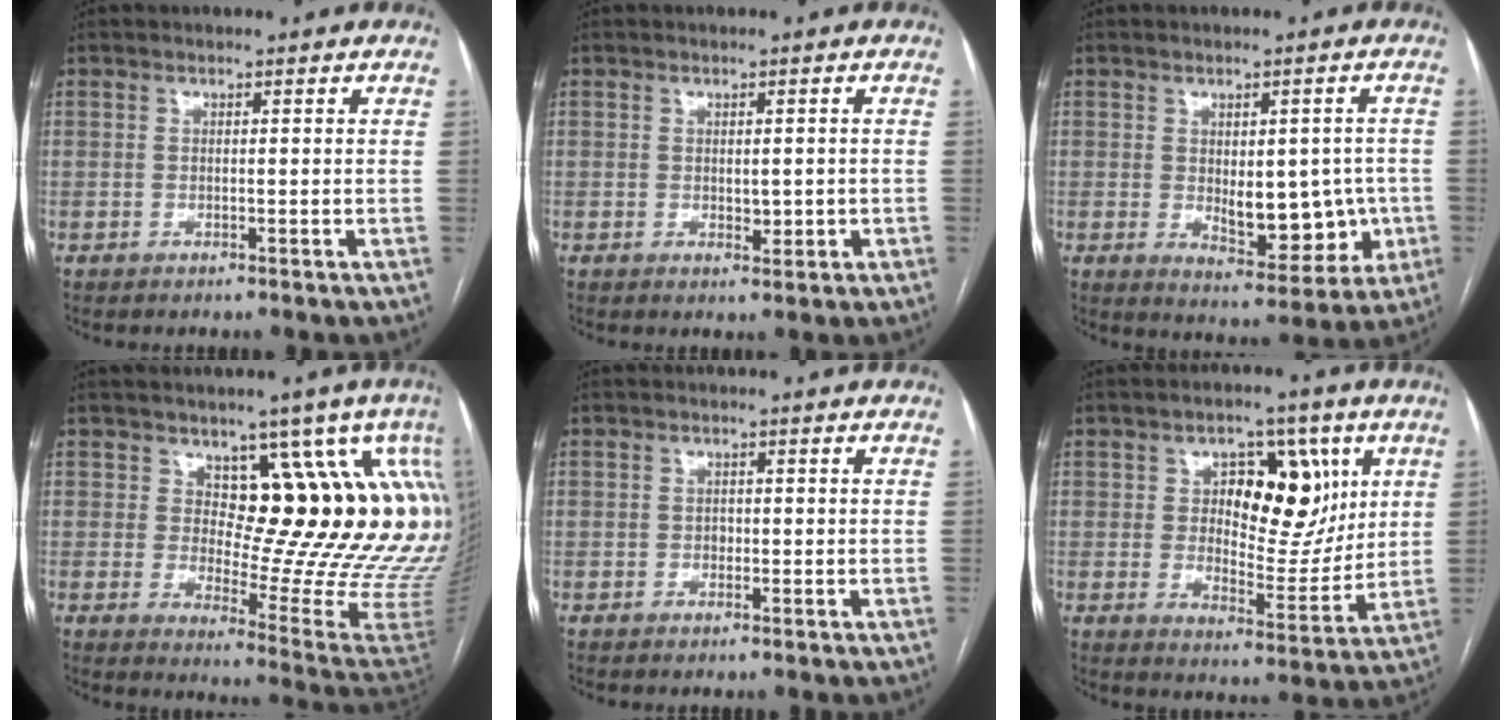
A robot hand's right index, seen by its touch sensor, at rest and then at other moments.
{"total": 2.2, "force": [-0.2, 1.0, 1.9], "torque": [-0.029, -0.003, 0.002]}
{"total": 10.4, "force": [-1.2, 5.2, 8.9], "torque": [-0.108, 0.007, 0.002]}
{"total": 17.5, "force": [8.0, 5.7, 14.4], "torque": [-0.156, -0.026, 0.086]}
{"total": 0.7, "force": [-0.1, 0.6, 0.4], "torque": [-0.004, 0.003, -0.004]}
{"total": 12.8, "force": [4.1, 6.6, 10.2], "torque": [-0.137, 0.014, 0.071]}